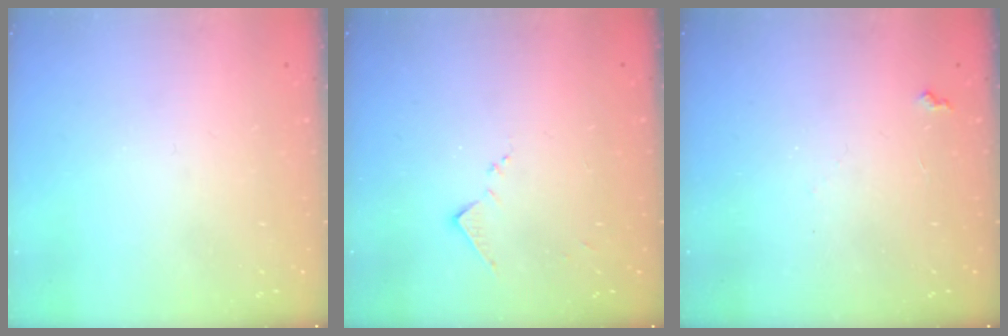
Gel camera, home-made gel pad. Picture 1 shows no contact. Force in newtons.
{"total": 7.5, "press": 7.5, "slide": 0.6}
{"total": 5.0, "press": 5.0, "slide": 0.7}